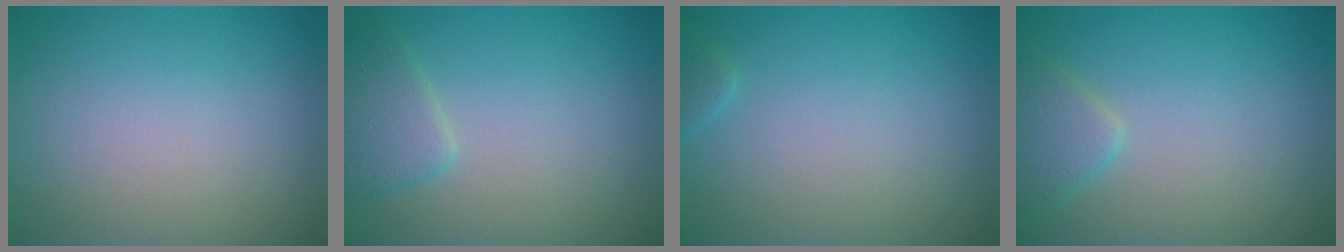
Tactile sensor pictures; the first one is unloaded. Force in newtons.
{"total": 2.4, "press": 2.4, "slide": 0.1}
{"total": 0.9, "press": 0.9, "slide": 0.0}
{"total": 2.3, "press": 2.3, "slide": 0.2}